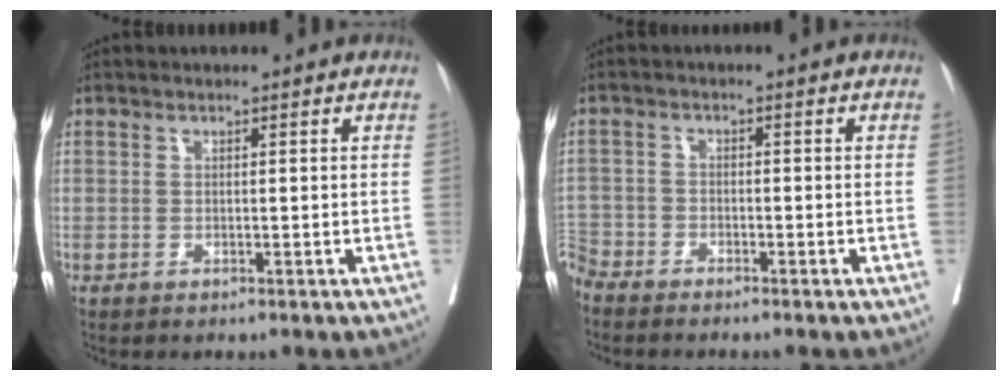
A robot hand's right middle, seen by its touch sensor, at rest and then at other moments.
{"total": 4.0, "force": [-3.9, 0.4, 0.4], "torque": [-0.002, -0.009, -0.080]}